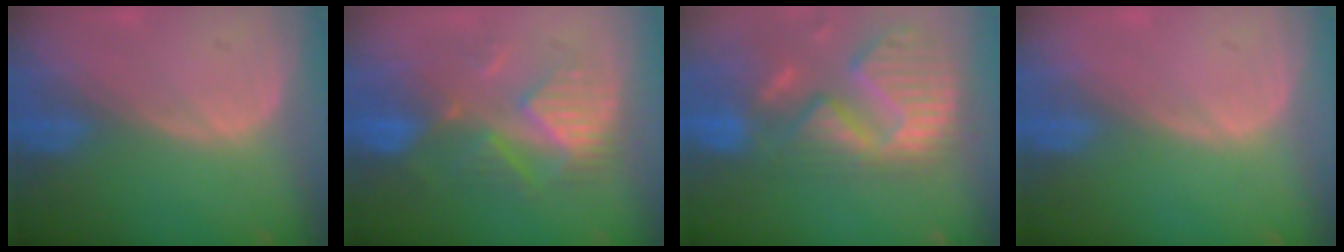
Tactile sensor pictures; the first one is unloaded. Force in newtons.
{"total": 8.5, "press": 8.5, "slide": 0.8}
{"total": 13.9, "press": 11.6, "slide": 7.7}
{"total": 0.0}